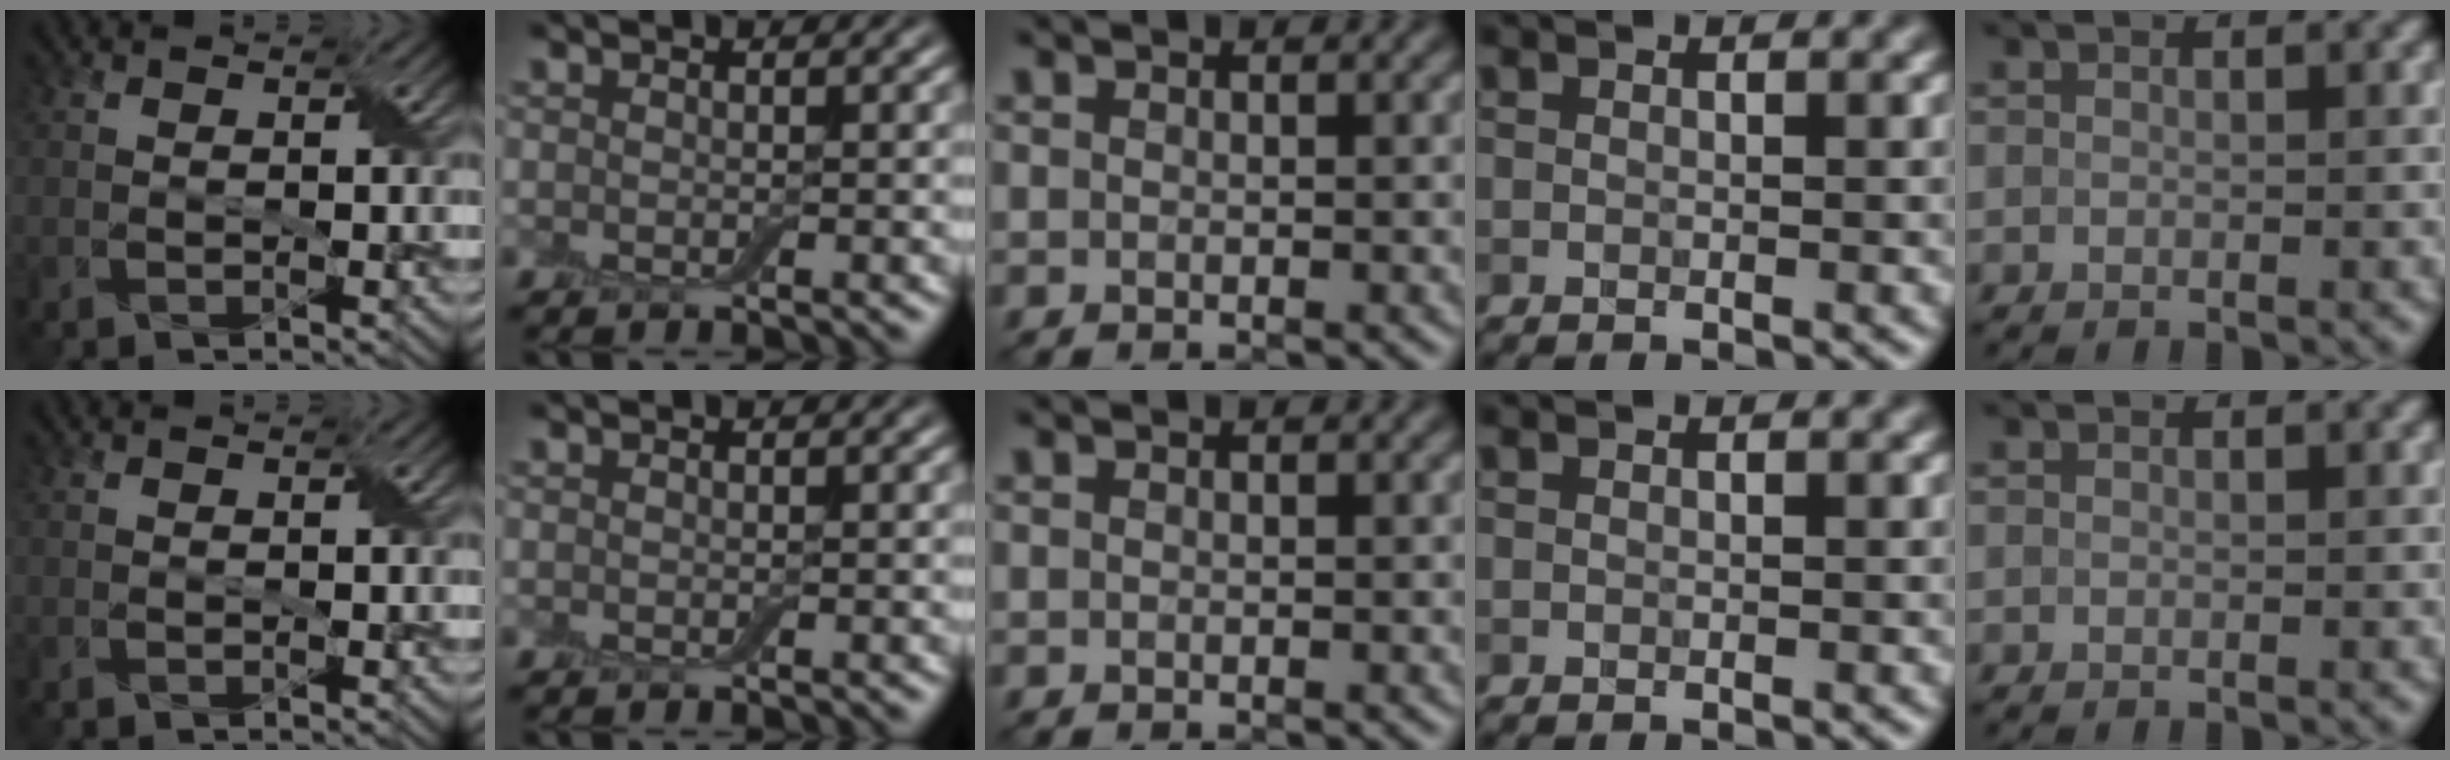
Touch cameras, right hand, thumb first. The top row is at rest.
{}